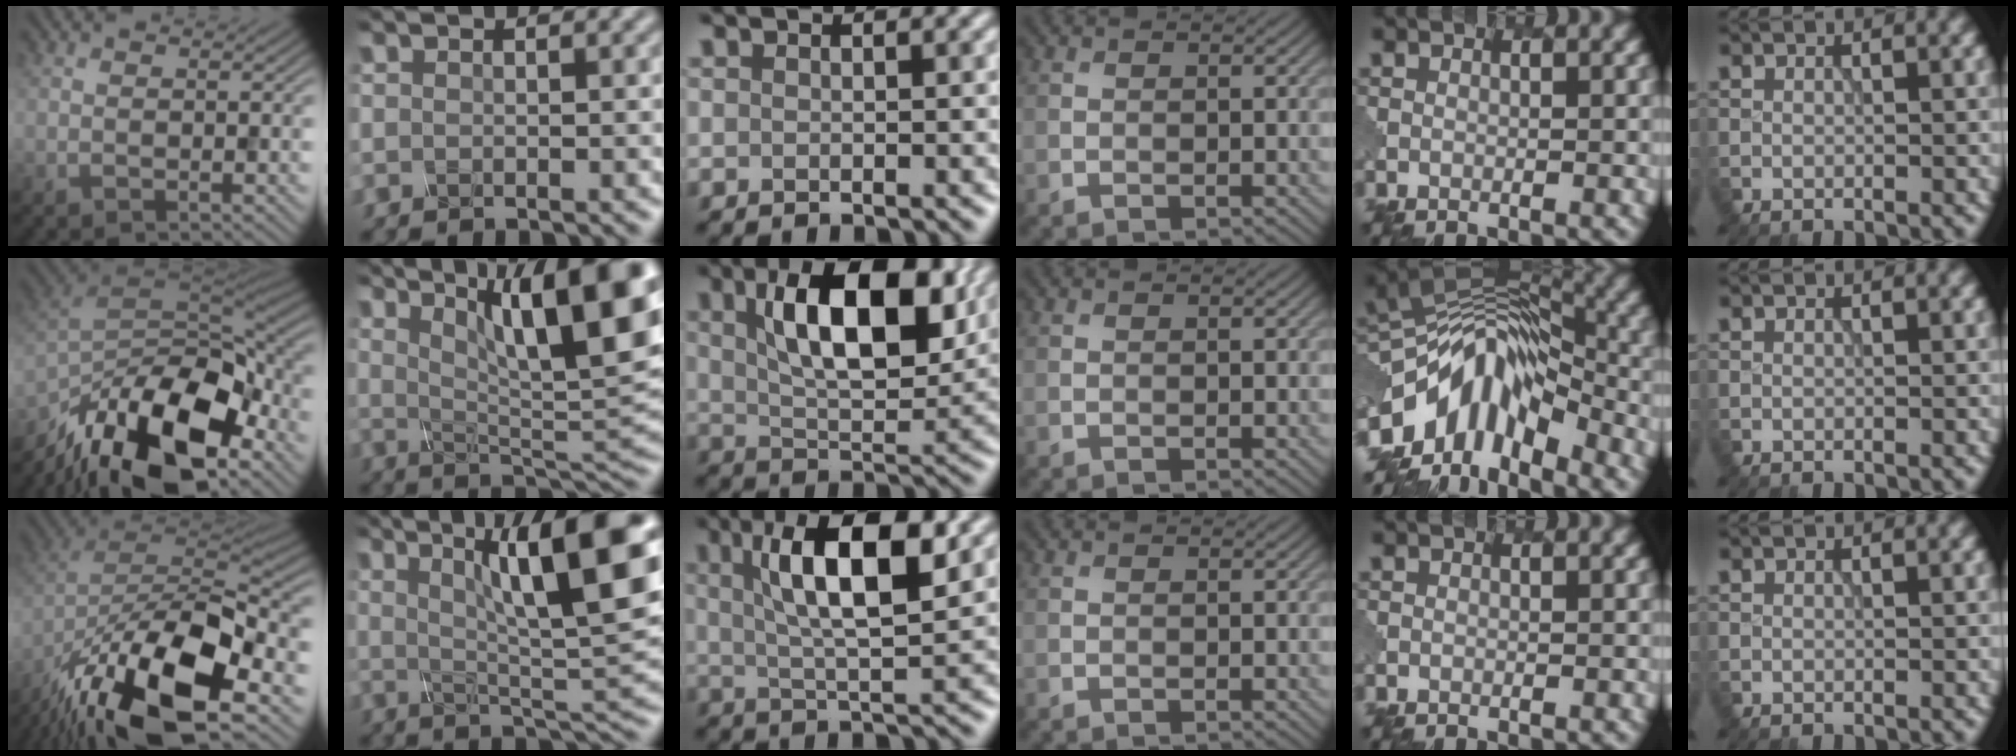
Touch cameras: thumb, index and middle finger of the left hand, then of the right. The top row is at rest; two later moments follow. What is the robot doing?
{"motion": "twist", "object": "rubiks cube"}